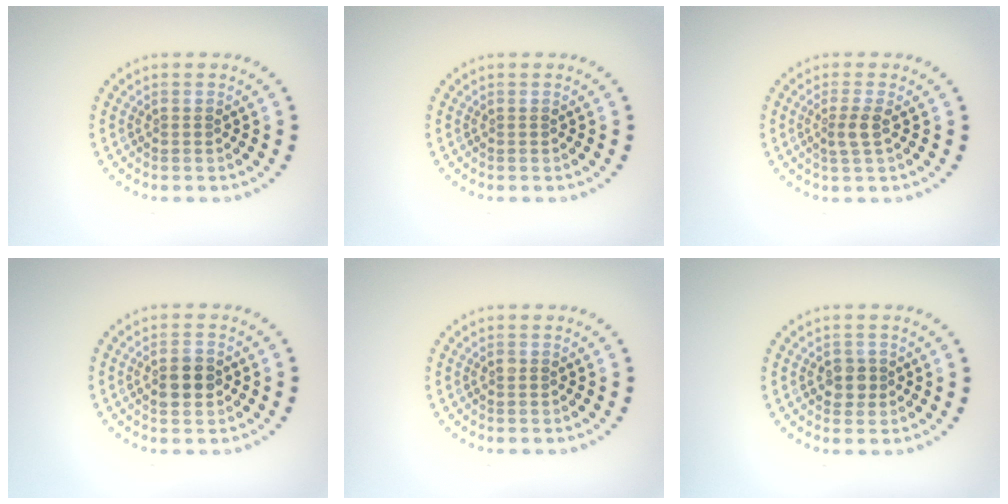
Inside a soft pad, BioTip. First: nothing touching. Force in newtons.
{"total": 0.0}
{"total": 1.6, "press": 1.4, "slide": 0.8}
{"total": 3.0, "press": 3.0, "slide": 0.1}
{"total": 0.7, "press": 0.6, "slide": 0.1}
{"total": 1.9, "press": 1.8, "slide": 0.7}